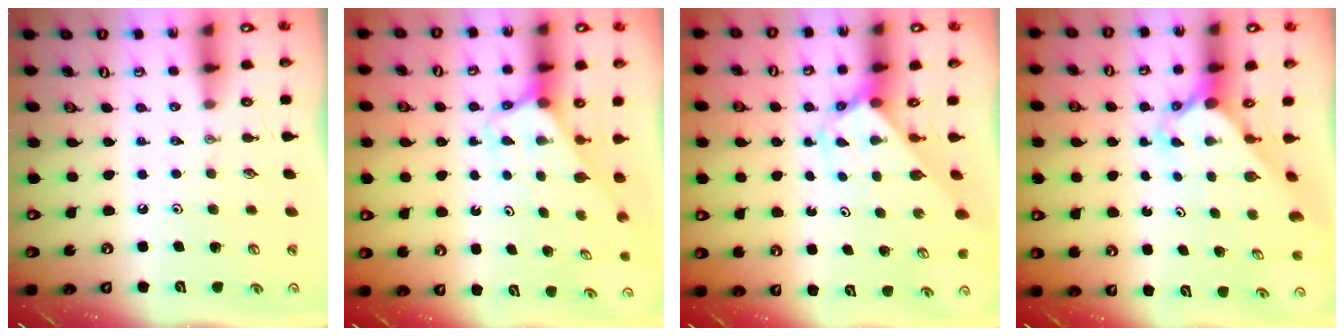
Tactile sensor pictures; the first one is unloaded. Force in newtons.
{"total": 2.5, "press": 2.5, "slide": 0.2}
{"total": 2.7, "press": 2.7, "slide": 0.2}
{"total": 2.3, "press": 2.3, "slide": 0.1}